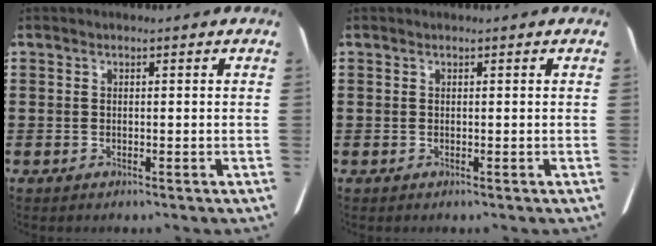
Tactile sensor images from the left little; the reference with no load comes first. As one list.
[{"total": 0.0}]